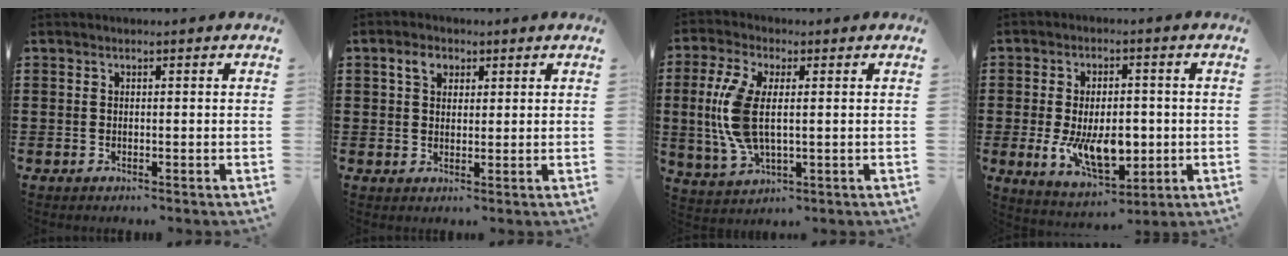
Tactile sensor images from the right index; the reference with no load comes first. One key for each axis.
{"total": 3.0, "fx": 1.3, "fy": 2.1, "fz": 1.6, "tx": -0.041, "ty": 0.010, "tz": 0.022}
{"total": 9.4, "fx": 0.6, "fy": 4.3, "fz": 8.3, "tx": -0.206, "ty": -0.006, "tz": 0.002}
{"total": 10.3, "fx": -1.7, "fy": 5.8, "fz": 8.3, "tx": -0.142, "ty": -0.005, "tz": -0.029}